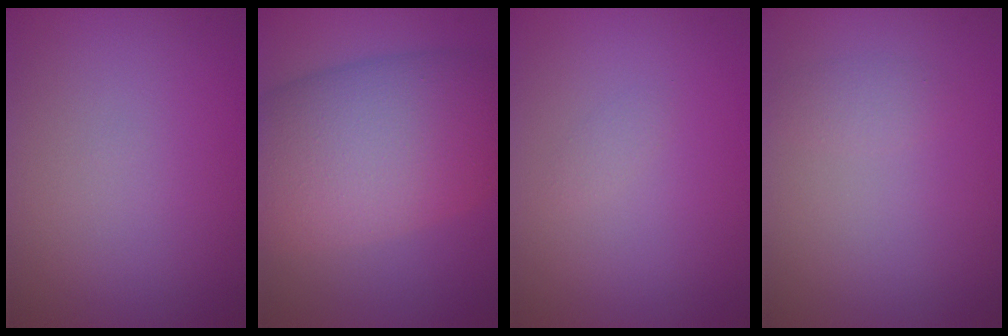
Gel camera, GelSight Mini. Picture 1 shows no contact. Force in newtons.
{"total": 11.8, "press": 11.8, "slide": 0.3}
{"total": 0.5, "press": 0.5, "slide": 0.0}
{"total": 1.0, "press": 1.0, "slide": 0.0}